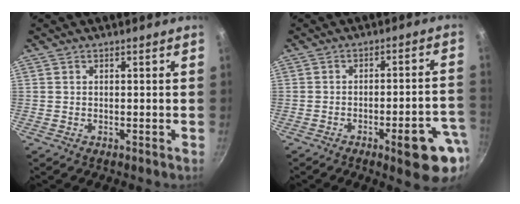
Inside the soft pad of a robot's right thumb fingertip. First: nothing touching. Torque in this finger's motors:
{"motor_torque": [1.57, 1.13, -0.02, -0.03, 0.24]}